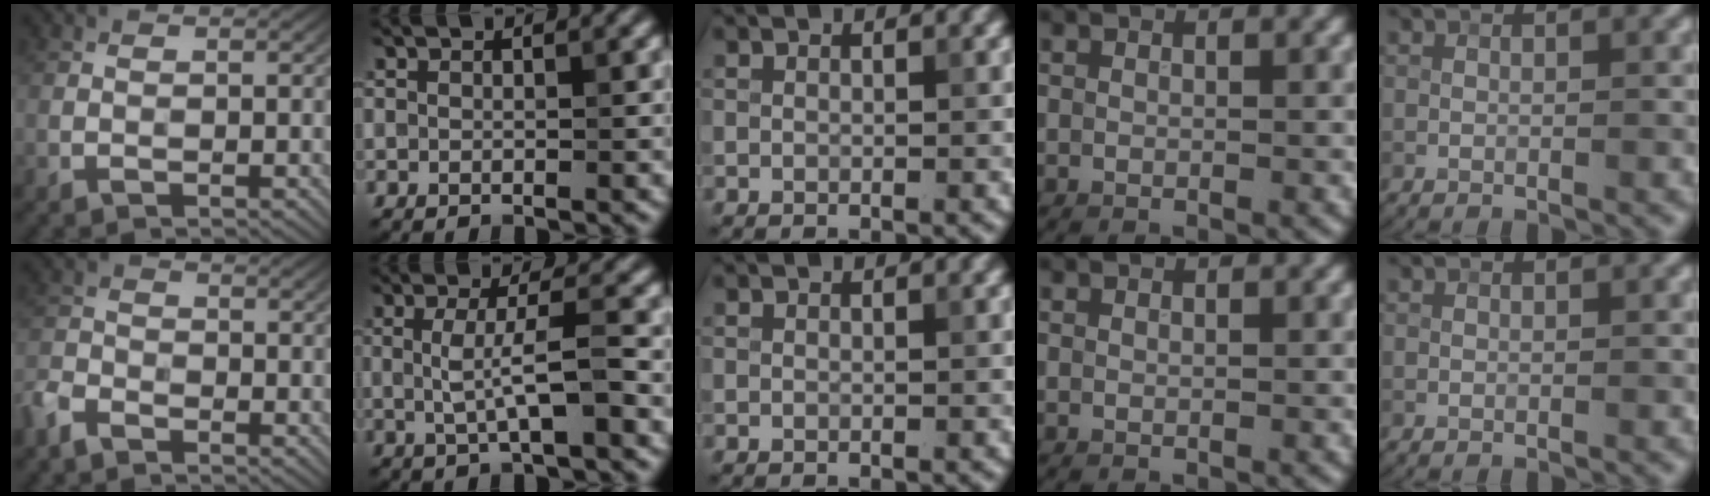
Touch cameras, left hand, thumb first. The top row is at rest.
{"thumb": {"total": 3.9, "force": [-3.1, 1.8, 1.5], "torque": [-0.044, -0.012, -0.070]}, "index": {"total": 3.5, "force": [-0.1, 0.6, 3.5], "torque": [-0.068, -0.002, -0.001]}}